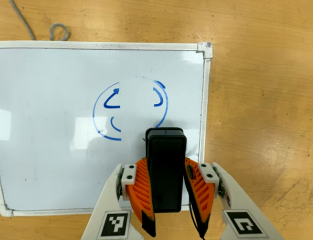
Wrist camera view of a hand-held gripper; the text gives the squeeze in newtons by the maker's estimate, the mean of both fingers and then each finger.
{"total": 5.3, "left": 4.1, "right": 6.5}